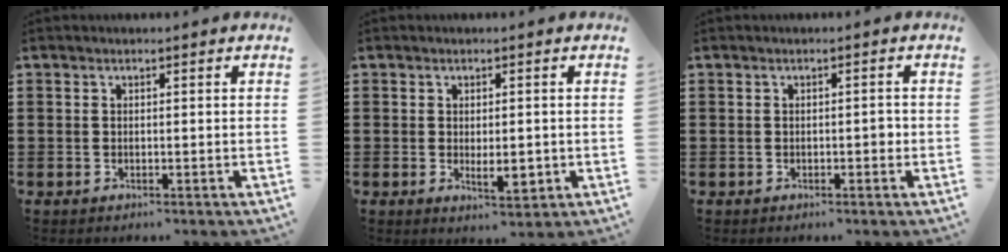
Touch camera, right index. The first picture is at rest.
{"total": 3.8, "force": [-0.5, 1.5, 3.4], "torque": [-0.043, -0.005, -0.012]}
{"total": 1.1, "force": [-0.3, 0.4, 1.0], "torque": [-0.019, 0.001, -0.007]}